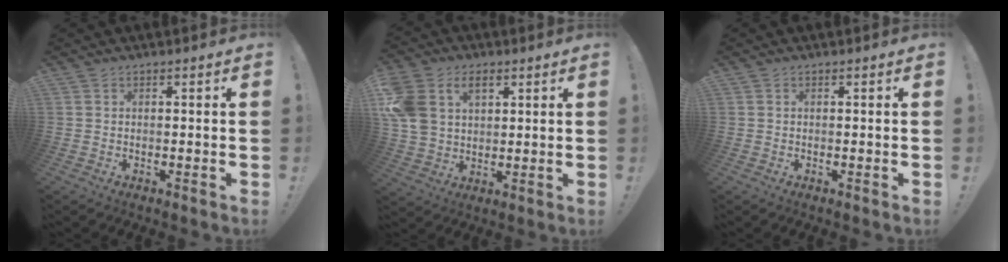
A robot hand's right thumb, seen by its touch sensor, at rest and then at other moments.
{"total": 12.4, "force": [4.9, 9.0, 6.8], "torque": [-0.150, -0.016, 0.096]}
{"total": 0.0}